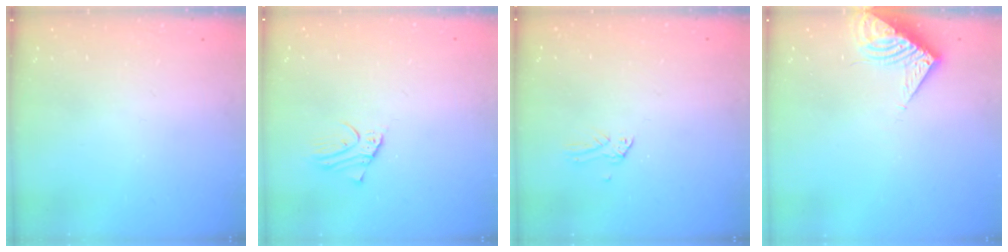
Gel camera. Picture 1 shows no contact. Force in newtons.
{"total": 2.7, "press": 2.7, "slide": 0.3}
{"total": 0.0}
{"total": 7.7, "press": 7.7, "slide": 0.5}